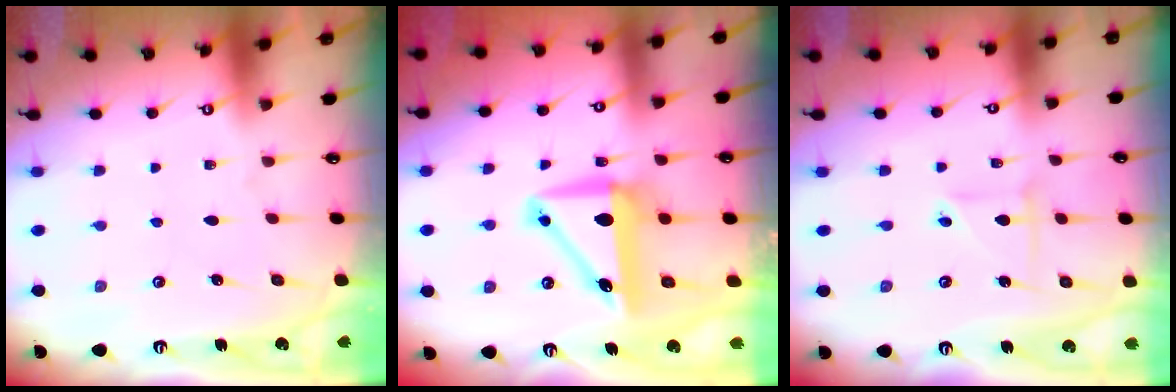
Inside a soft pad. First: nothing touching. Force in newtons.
{"total": 10.3, "press": 10.1, "slide": 2.2}
{"total": 2.9, "press": 2.9, "slide": 0.3}